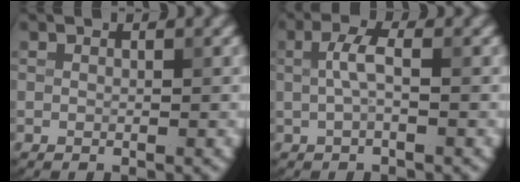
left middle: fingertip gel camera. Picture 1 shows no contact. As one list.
[{"total": 2.2, "force": [0.1, 0.6, 2.1], "torque": [-0.045, 0.006, 0.000]}]